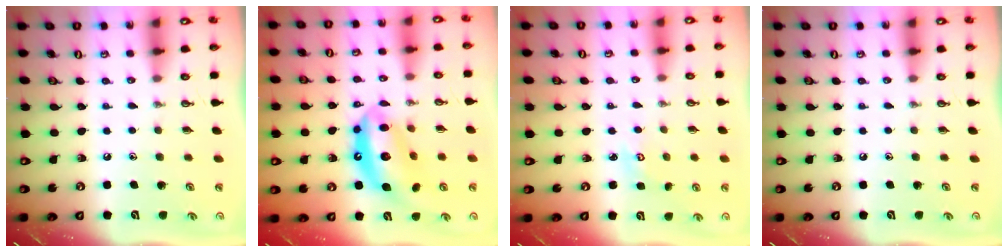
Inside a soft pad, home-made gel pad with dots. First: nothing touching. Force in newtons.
{"total": 14.8, "press": 14.7, "slide": 1.4}
{"total": 2.8, "press": 2.8, "slide": 0.3}
{"total": 0.0}